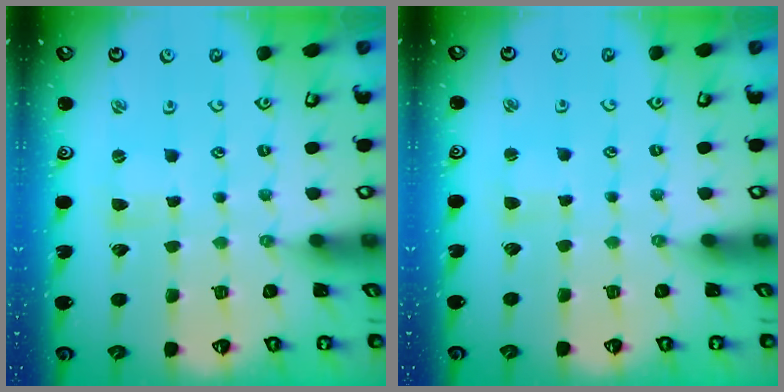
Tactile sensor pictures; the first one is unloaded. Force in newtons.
{"total": 2.7, "press": 2.7, "slide": 0.2}